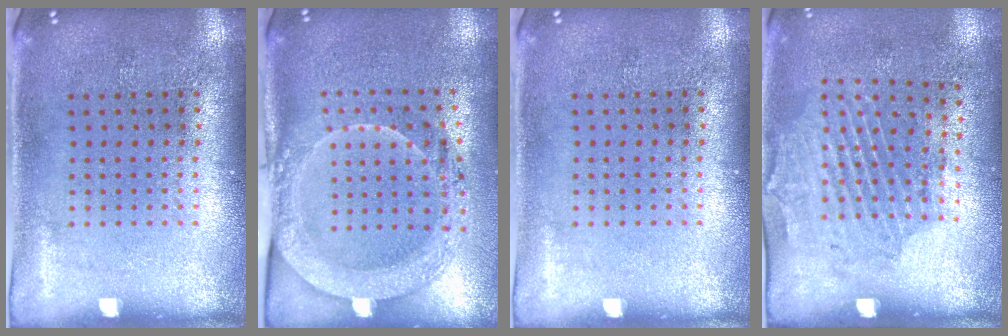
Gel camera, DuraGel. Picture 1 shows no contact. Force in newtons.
{"total": 2.0, "press": 2.0, "slide": 0.3}
{"total": 0.0}
{"total": 1.8, "press": 1.1, "slide": 1.4}